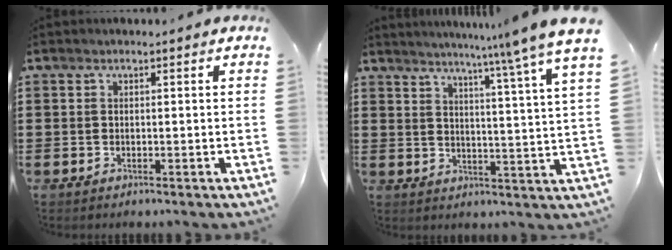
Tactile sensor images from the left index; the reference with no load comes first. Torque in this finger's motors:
{"motor_torque": [1.14, -1.00, 1.05, 0.21]}